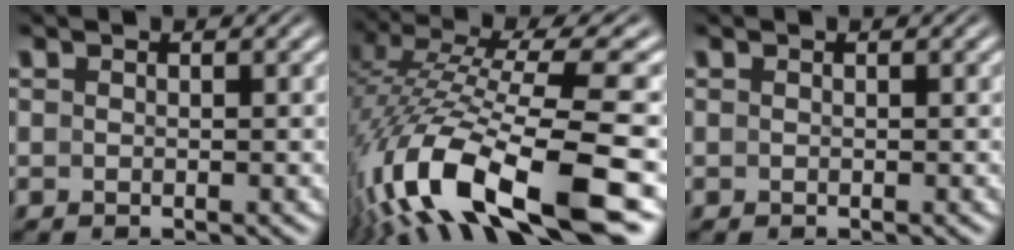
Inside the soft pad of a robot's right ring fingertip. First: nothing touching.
{"total": 10.8, "force": [-3.6, 4.3, 9.3], "torque": [-0.209, -0.035, -0.033]}
{"total": 0.0}